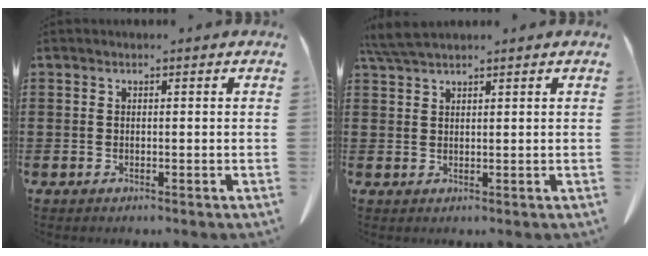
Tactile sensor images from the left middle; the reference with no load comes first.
{"total": 3.5, "force": [3.0, 0.3, 1.8], "torque": [-0.044, -0.003, 0.058]}